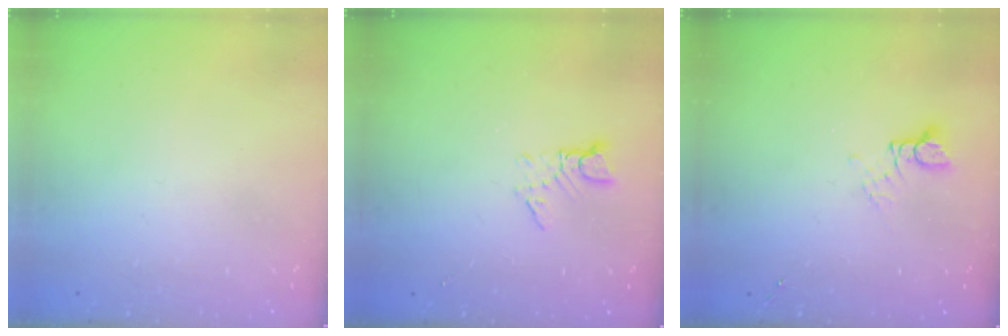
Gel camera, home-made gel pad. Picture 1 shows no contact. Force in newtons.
{"total": 3.2, "press": 3.1, "slide": 0.3}
{"total": 2.7, "press": 2.6, "slide": 0.2}